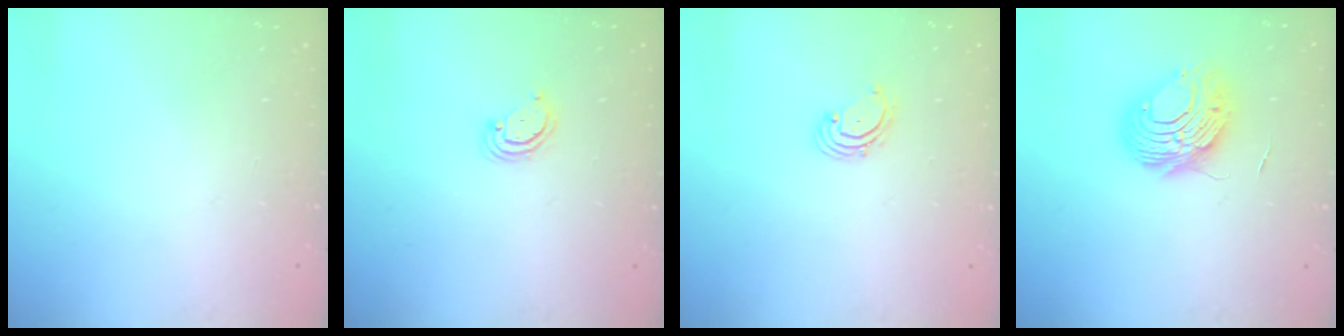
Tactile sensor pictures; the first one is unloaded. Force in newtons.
{"total": 2.9, "press": 2.9, "slide": 0.3}
{"total": 2.0, "press": 1.9, "slide": 0.6}
{"total": 8.7, "press": 8.7, "slide": 0.8}